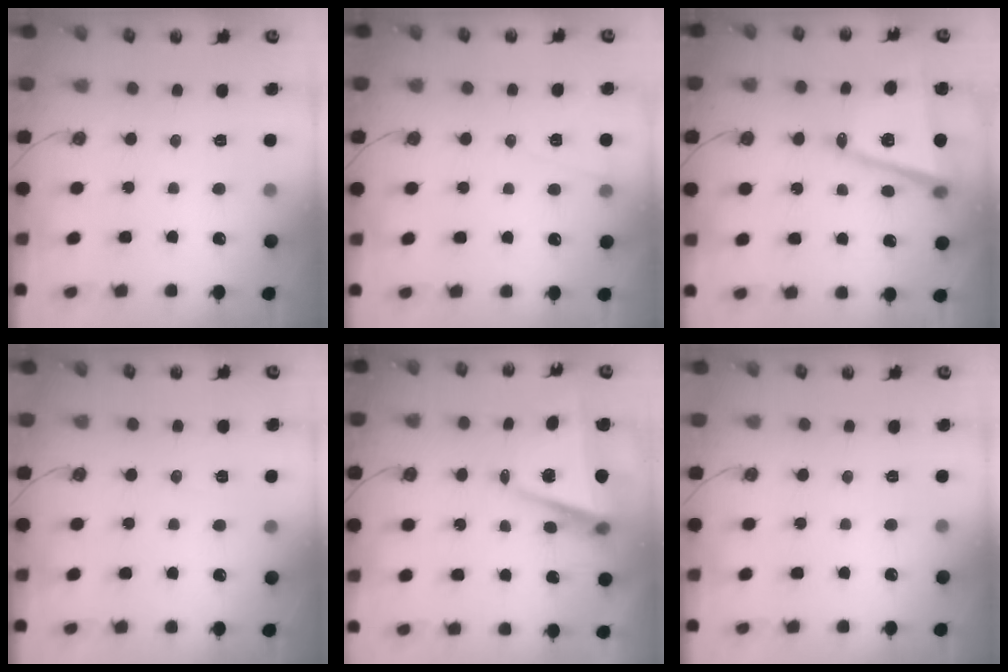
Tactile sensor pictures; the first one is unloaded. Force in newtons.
{"total": 5.6, "press": 3.6, "slide": 4.3}
{"total": 13.7, "press": 13.1, "slide": 3.9}
{"total": 5.9, "press": 4.1, "slide": 4.2}
{"total": 7.5, "press": 6.1, "slide": 4.3}
{"total": 0.0}